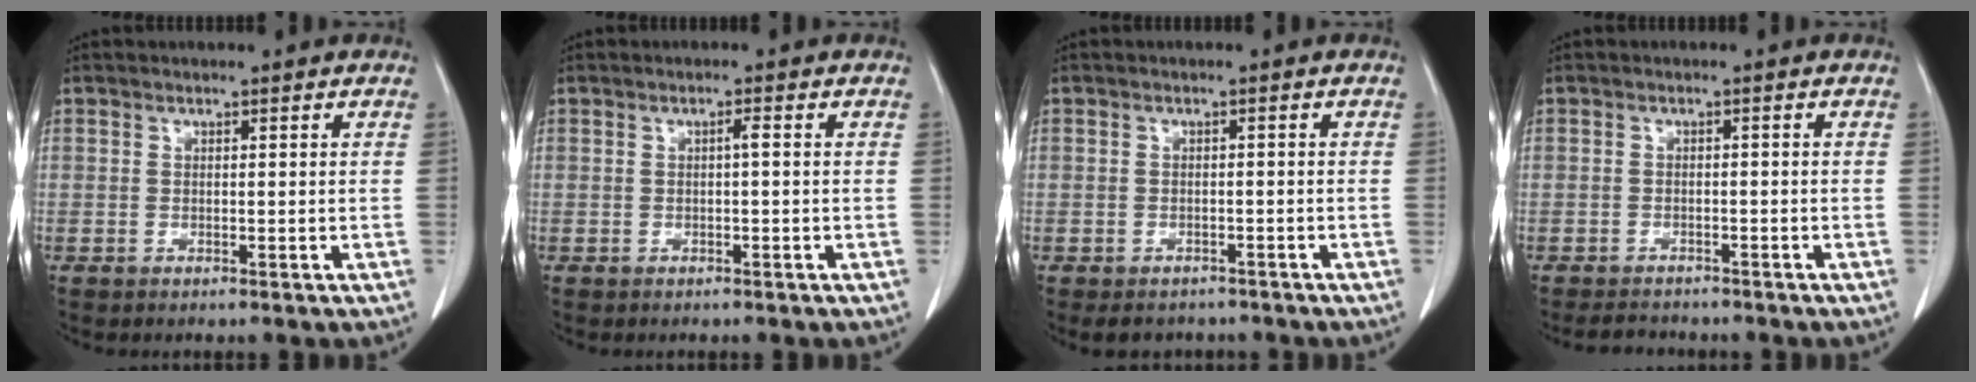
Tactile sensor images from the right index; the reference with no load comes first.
{"total": 0.8, "force": [0.0, 0.0, 0.8], "torque": [-0.015, 0.001, 0.001]}
{"total": 4.2, "force": [-3.5, 2.2, 0.7], "torque": [-0.004, 0.004, -0.044]}
{"total": 3.1, "force": [-2.9, 1.1, 0.4], "torque": [-0.010, -0.006, -0.045]}